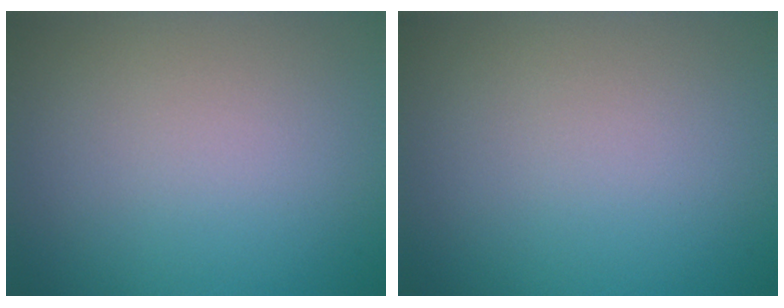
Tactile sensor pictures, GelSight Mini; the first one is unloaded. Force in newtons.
{"total": 0.0}